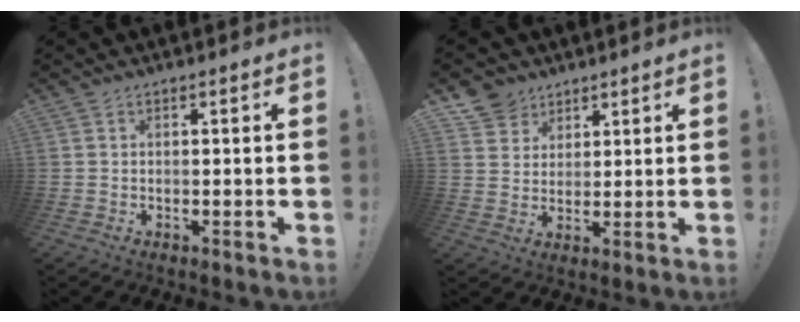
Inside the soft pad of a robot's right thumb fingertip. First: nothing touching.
{"total": 7.4, "force": [5.1, 5.3, 0.6], "torque": [-0.011, -0.038, 0.102]}